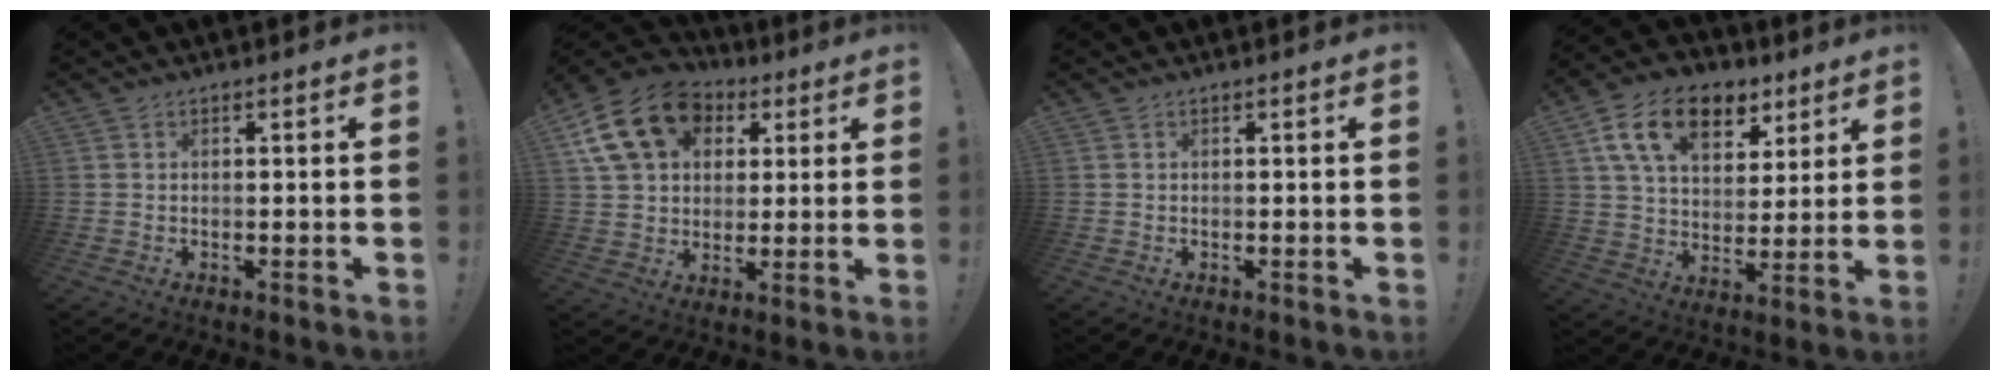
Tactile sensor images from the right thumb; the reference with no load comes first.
{"total": 18.5, "force": [7.0, 14.1, 9.8], "torque": [-0.149, -0.016, 0.139]}
{"total": 0.0}
{"total": 17.3, "force": [9.0, 10.8, 10.2], "torque": [-0.169, -0.034, 0.164]}